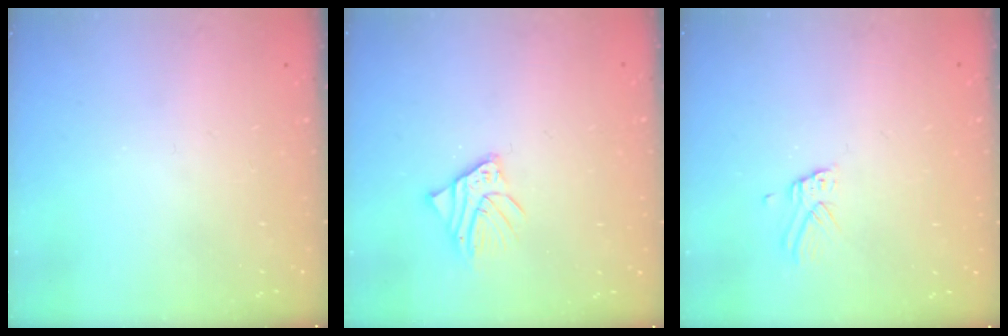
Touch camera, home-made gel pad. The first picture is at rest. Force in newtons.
{"total": 4.2, "press": 4.1, "slide": 0.5}
{"total": 2.8, "press": 2.8, "slide": 0.1}